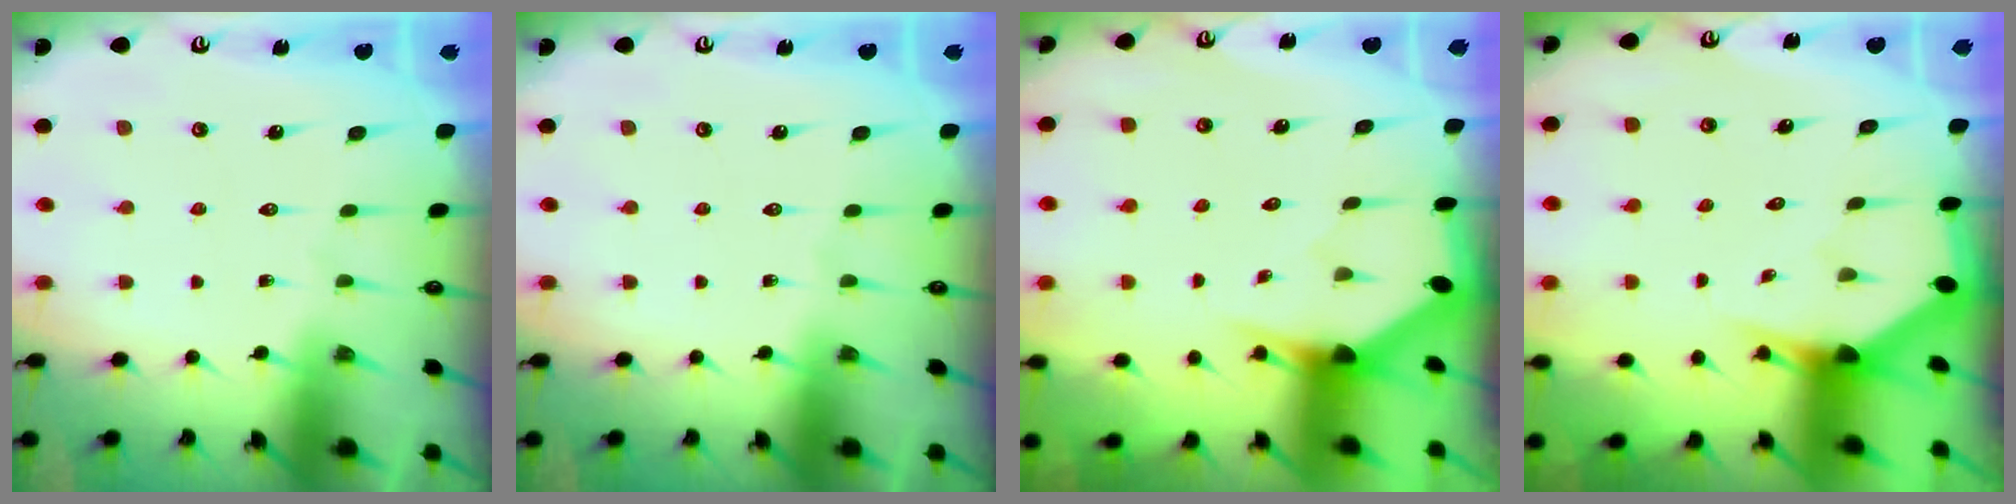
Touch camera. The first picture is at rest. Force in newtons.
{"total": 0.0}
{"total": 2.9, "press": 2.9, "slide": 0.0}
{"total": 3.0, "press": 3.0, "slide": 0.0}